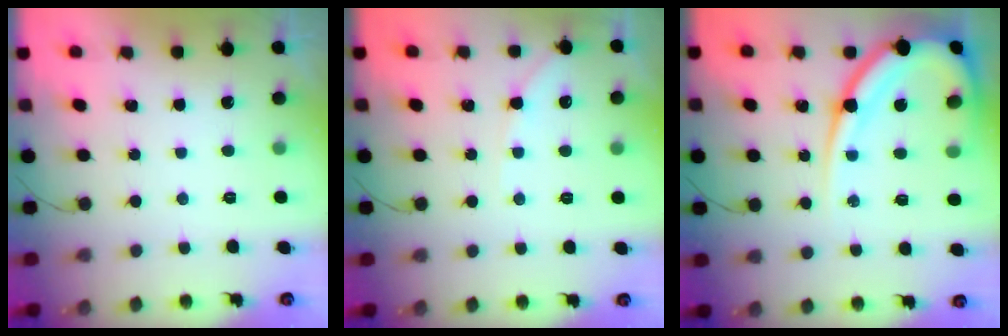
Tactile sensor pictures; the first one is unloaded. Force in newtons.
{"total": 6.7, "press": 6.6, "slide": 0.9}
{"total": 16.8, "press": 16.7, "slide": 1.8}